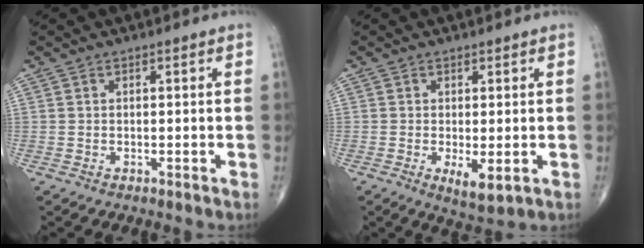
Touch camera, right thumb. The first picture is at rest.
{"total": 4.3, "force": [-0.9, 1.6, 3.9], "torque": [-0.065, -0.015, -0.010]}